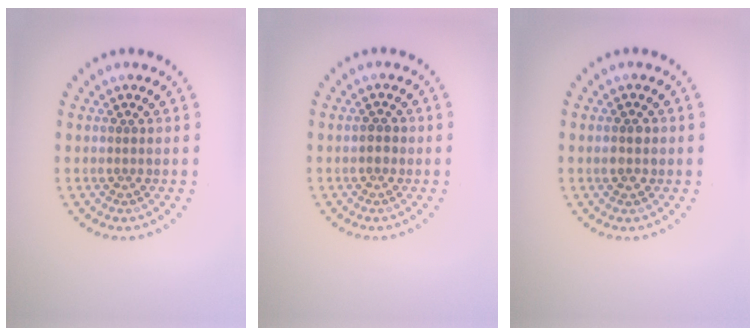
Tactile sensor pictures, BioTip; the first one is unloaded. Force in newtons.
{"total": 1.1, "press": 1.1, "slide": 0.2}
{"total": 1.8, "press": 1.8, "slide": 0.0}